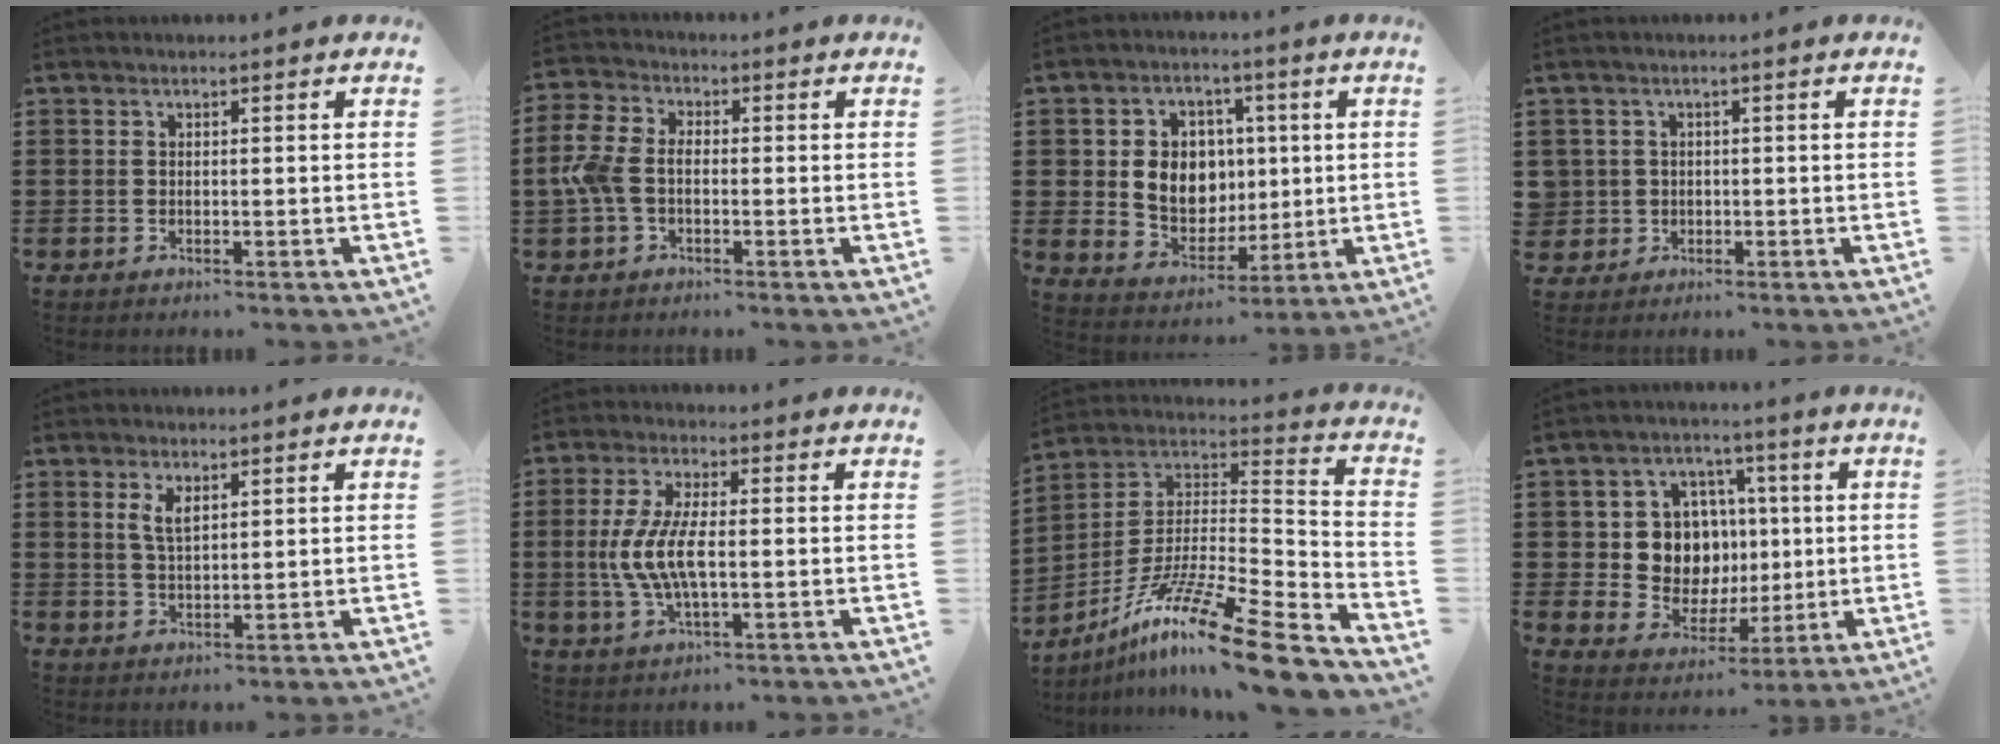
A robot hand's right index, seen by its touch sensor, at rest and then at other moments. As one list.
[{"total": 5.5, "force": [-1.0, 3.5, 4.1], "torque": [-0.120, -0.005, -0.031]}, {"total": 8.0, "force": [1.0, 7.0, 3.7], "torque": [-0.084, 0.016, 0.018]}, {"total": 2.2, "force": [-0.1, 2.2, 0.0], "torque": [-0.011, 0.008, -0.007]}, {"total": 3.1, "force": [1.5, 1.3, 2.4], "torque": [-0.052, 0.004, 0.025]}, {"total": 7.9, "force": [-0.8, 2.9, 7.3], "torque": [-0.170, -0.008, -0.024]}, {"total": 15.7, "force": [-11.4, 1.4, 10.8], "torque": [-0.188, 0.025, -0.206]}, {"total": 10.3, "force": [1.1, 9.2, 4.6], "torque": [-0.103, 0.013, 0.030]}]